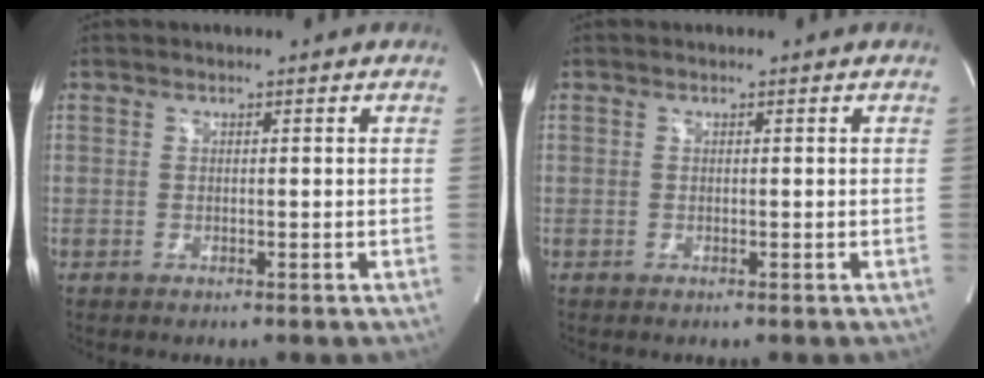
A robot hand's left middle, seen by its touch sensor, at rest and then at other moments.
{"total": 0.0}